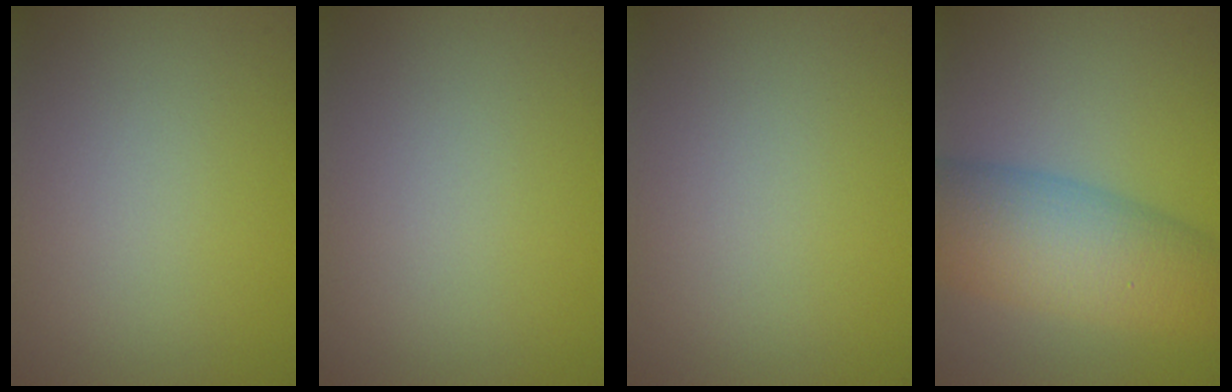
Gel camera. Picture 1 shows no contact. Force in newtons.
{"total": 0.0}
{"total": 0.0}
{"total": 8.9, "press": 8.9, "slide": 0.1}